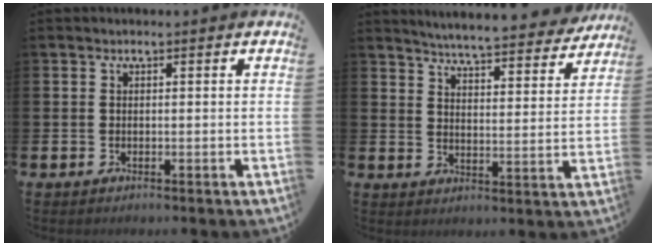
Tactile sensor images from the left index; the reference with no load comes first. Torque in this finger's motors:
{"motor_torque": [0.98, -1.16, 0.29, 0.12]}